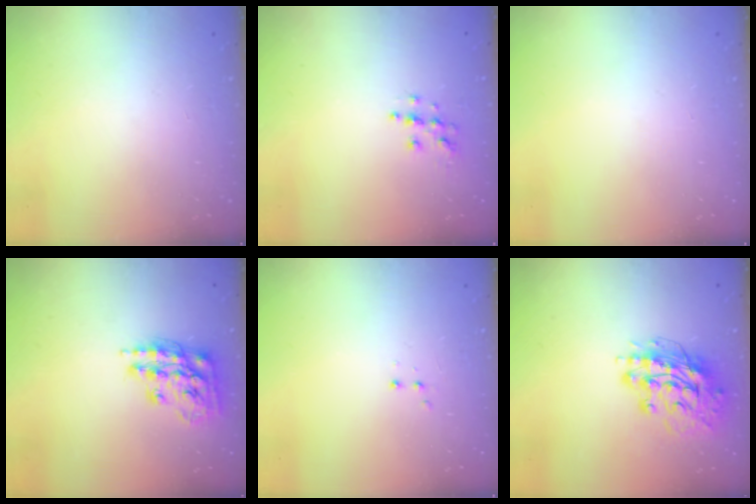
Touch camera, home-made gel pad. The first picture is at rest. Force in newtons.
{"total": 5.6, "press": 5.6, "slide": 0.2}
{"total": 0.0}
{"total": 16.3, "press": 16.2, "slide": 1.1}
{"total": 2.8, "press": 2.8, "slide": 0.6}
{"total": 15.2, "press": 15.1, "slide": 1.6}